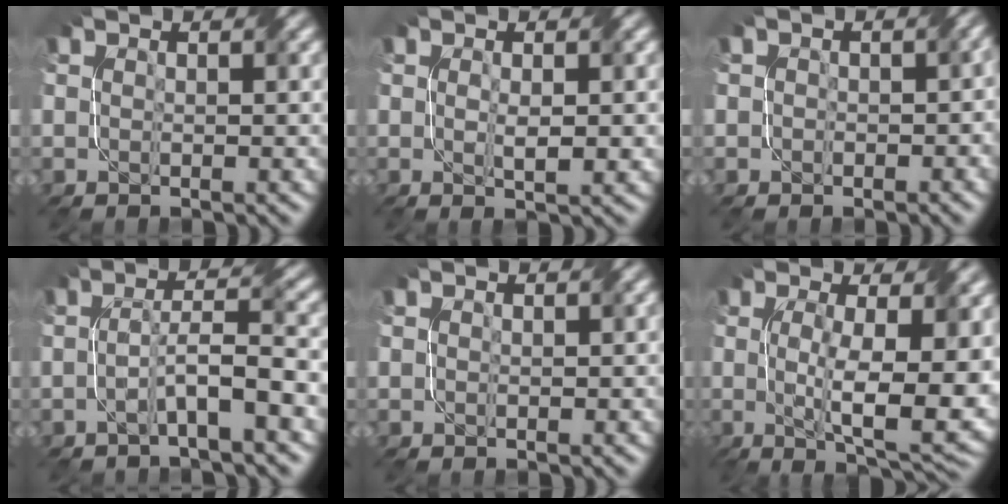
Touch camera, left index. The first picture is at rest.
{"total": 2.1, "force": [-0.1, 0.7, 1.9], "torque": [-0.037, -0.003, 0.000]}
{"total": 2.3, "force": [-0.1, 1.9, 1.2], "torque": [0.001, -0.001, -0.005]}
{"total": 4.2, "force": [-1.7, 0.3, 3.8], "torque": [-0.069, 0.016, -0.036]}
{"total": 0.0}
{"total": 8.7, "force": [-0.3, 2.2, 8.4], "torque": [-0.136, -0.011, 0.001]}